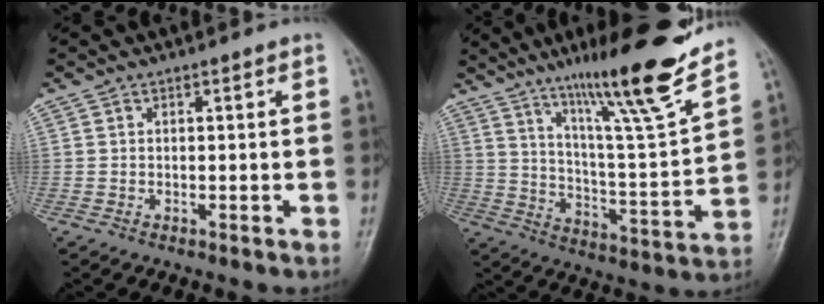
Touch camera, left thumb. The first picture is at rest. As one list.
[{"total": 20.0, "force": [14.6, 1.1, 13.6], "torque": [-0.187, -0.081, 0.238]}]